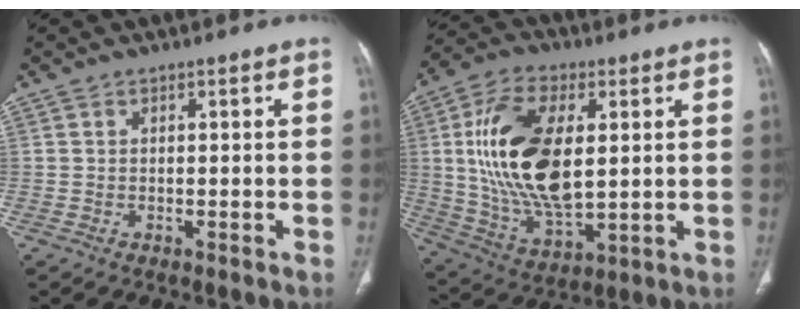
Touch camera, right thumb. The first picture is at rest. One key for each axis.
{"total": 20.7, "fx": 3.2, "fy": 10.7, "fz": 17.4, "tx": -0.325, "ty": -0.013, "tz": 0.066}